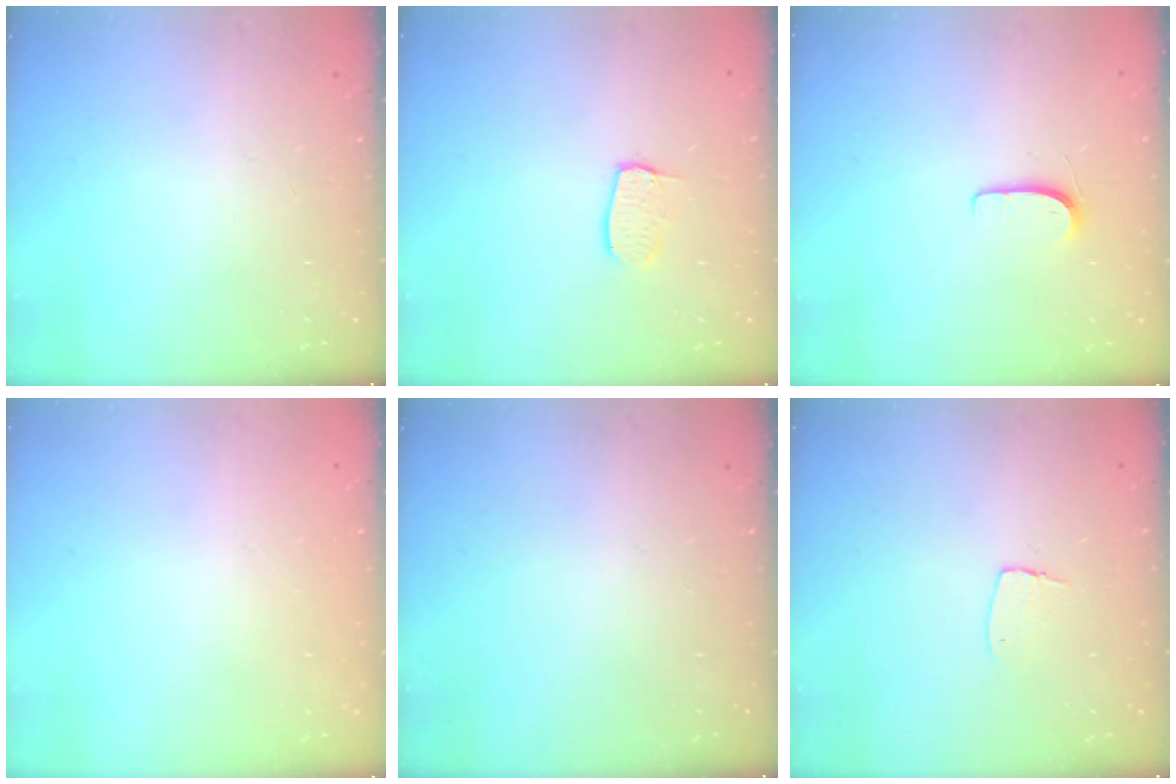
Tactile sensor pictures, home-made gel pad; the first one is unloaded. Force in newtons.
{"total": 6.3, "press": 6.3, "slide": 0.2}
{"total": 5.2, "press": 5.2, "slide": 0.5}
{"total": 0.0}
{"total": 0.0}
{"total": 5.6, "press": 5.5, "slide": 0.4}